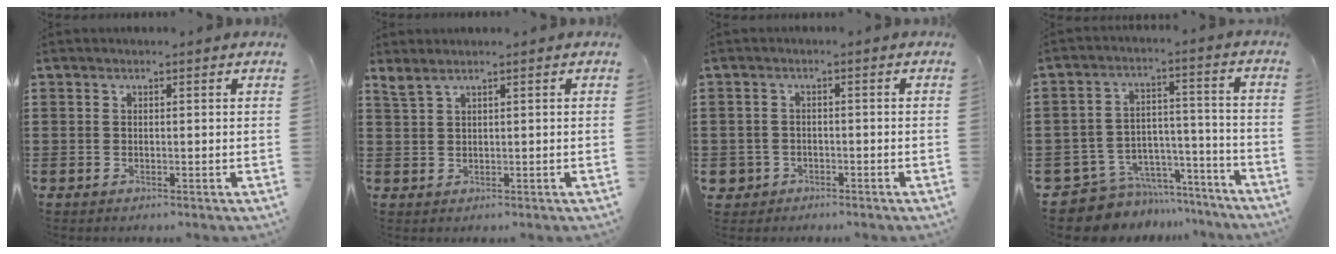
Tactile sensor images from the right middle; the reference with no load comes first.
{"total": 1.6, "force": [1.3, 0.4, 0.9], "torque": [-0.023, 0.001, 0.025]}
{"total": 2.0, "force": [-1.2, 1.5, 0.3], "torque": [-0.018, -0.001, -0.031]}
{"total": 8.2, "force": [-7.2, 3.7, 0.9], "torque": [-0.024, 0.019, -0.137]}